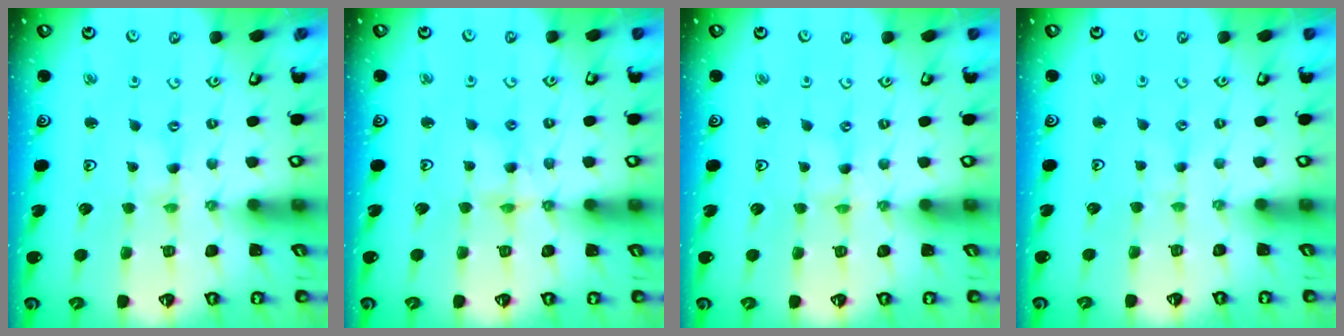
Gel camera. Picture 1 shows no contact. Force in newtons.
{"total": 5.7, "press": 5.7, "slide": 0.5}
{"total": 0.0}
{"total": 0.0}